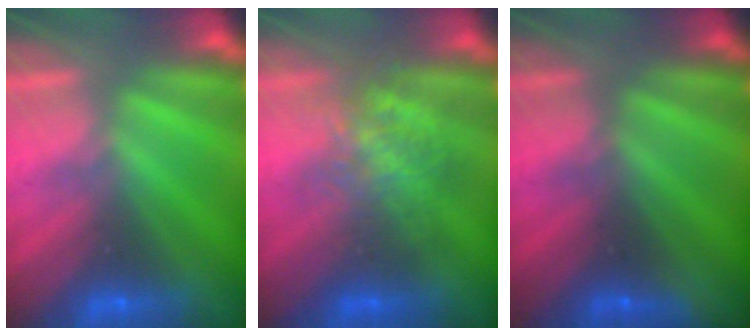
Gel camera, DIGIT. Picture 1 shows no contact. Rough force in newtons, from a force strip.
{"total": 2.3}
{"total": 1.6}